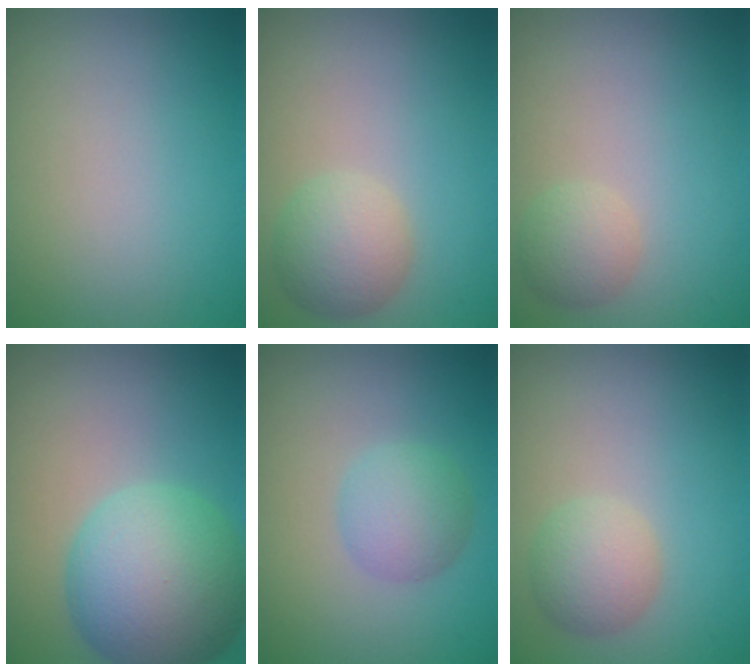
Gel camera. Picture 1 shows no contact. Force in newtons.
{"total": 3.4, "press": 3.4, "slide": 0.1}
{"total": 2.1, "press": 2.1, "slide": 0.0}
{"total": 9.5, "press": 9.5, "slide": 0.4}
{"total": 3.0, "press": 3.0, "slide": 0.1}
{"total": 2.8, "press": 2.8, "slide": 0.1}